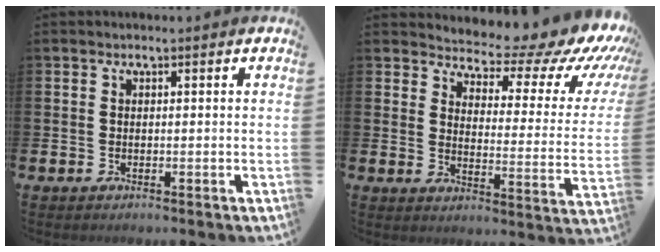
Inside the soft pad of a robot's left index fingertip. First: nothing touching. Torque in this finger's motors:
{"motor_torque": [1.58, -0.52, 0.32, 0.06]}